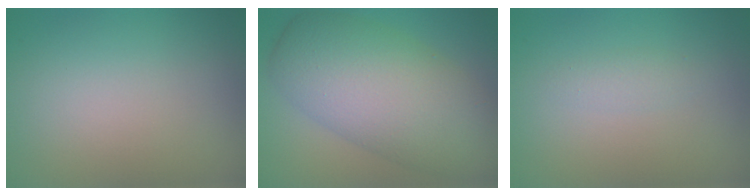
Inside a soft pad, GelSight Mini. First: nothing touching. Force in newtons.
{"total": 10.1, "press": 10.1, "slide": 0.3}
{"total": 0.9, "press": 0.9, "slide": 0.0}